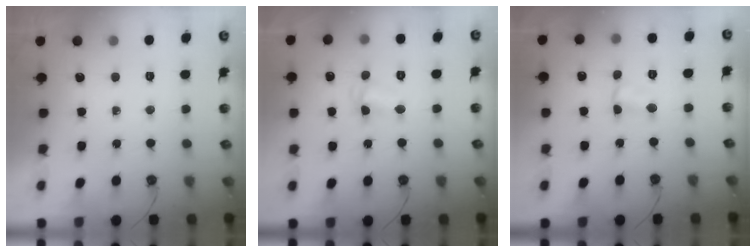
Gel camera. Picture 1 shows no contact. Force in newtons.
{"total": 3.6, "press": 3.5, "slide": 0.3}
{"total": 1.7, "press": 1.7, "slide": 0.3}